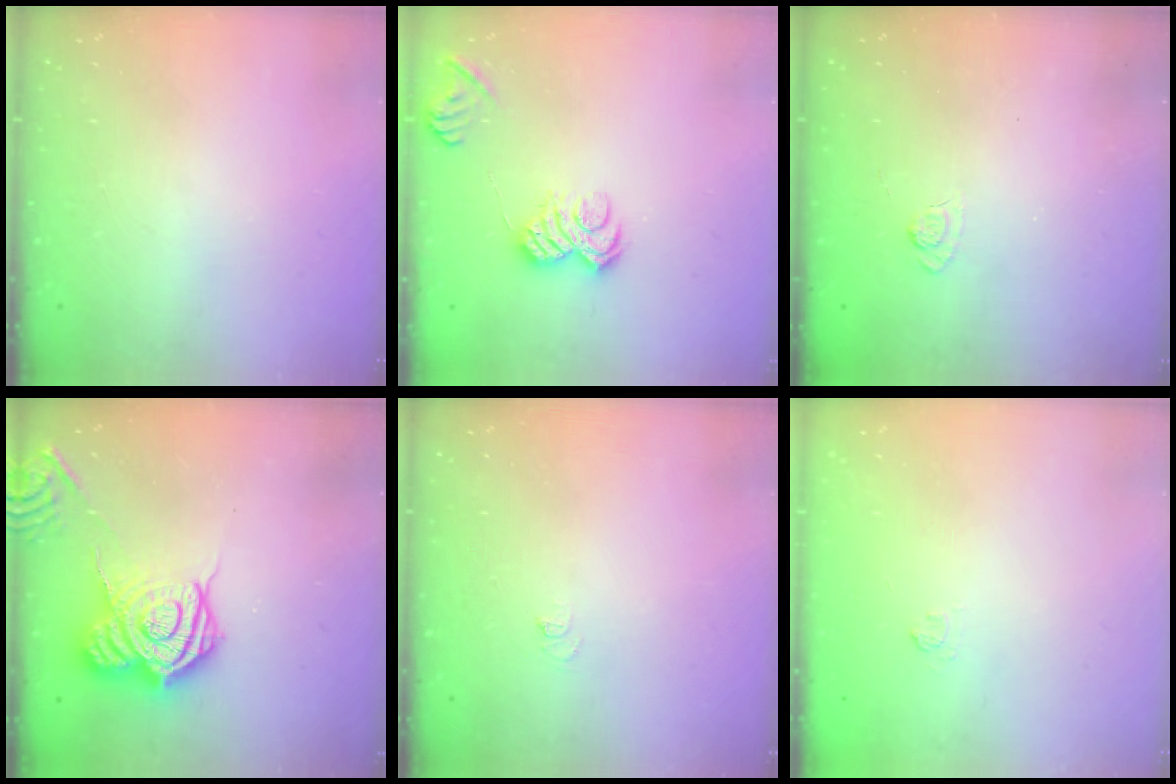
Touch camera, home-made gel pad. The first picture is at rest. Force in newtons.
{"total": 8.5, "press": 8.4, "slide": 1.2}
{"total": 4.2, "press": 4.0, "slide": 1.4}
{"total": 15.4, "press": 15.4, "slide": 1.0}
{"total": 2.8, "press": 2.8, "slide": 0.3}
{"total": 2.4, "press": 2.1, "slide": 1.3}